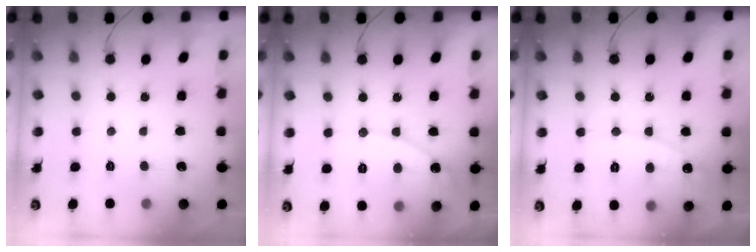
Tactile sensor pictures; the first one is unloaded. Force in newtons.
{"total": 9.2, "press": 9.2, "slide": 0.7}
{"total": 7.8, "press": 7.8, "slide": 0.7}